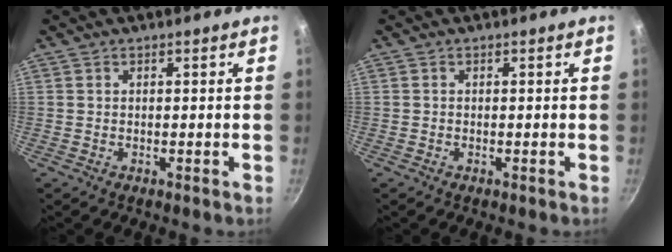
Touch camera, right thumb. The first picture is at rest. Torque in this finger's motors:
{"motor_torque": [0.17, 0.04, 0.02, 0.41, 0.04]}